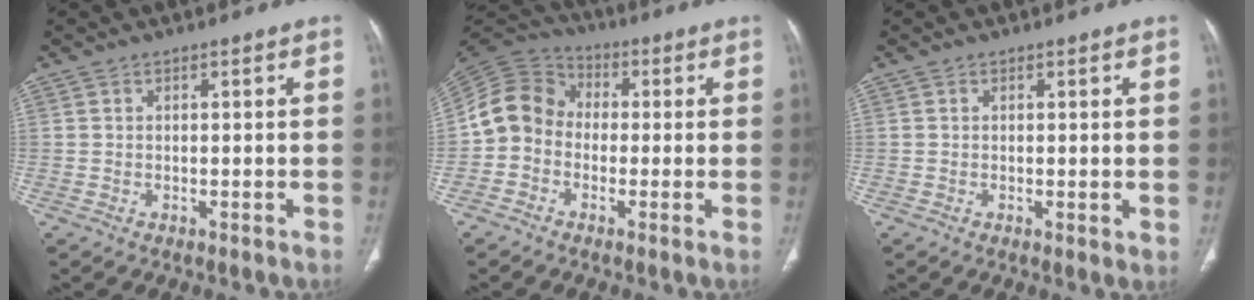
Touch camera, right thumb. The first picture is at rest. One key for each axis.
{"total": 9.7, "fx": -1.2, "fy": 8.5, "fz": 4.5, "tx": -0.076, "ty": 0.035, "tz": -0.040}
{"total": 1.2, "fx": 0.1, "fy": 0.3, "fz": 1.1, "tx": -0.023, "ty": -0.007, "tz": 0.001}